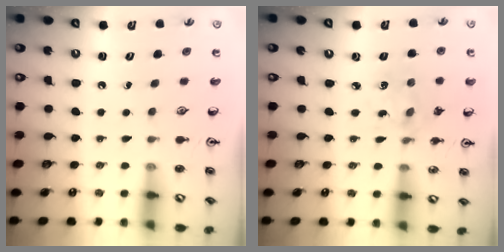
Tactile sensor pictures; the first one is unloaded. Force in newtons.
{"total": 2.1, "press": 2.0, "slide": 0.7}